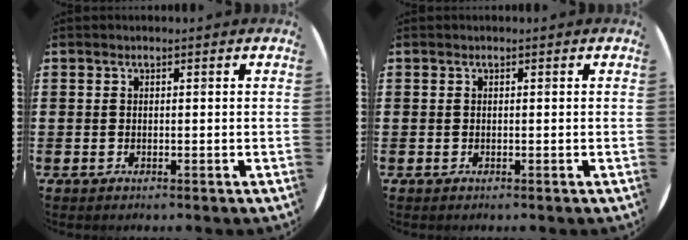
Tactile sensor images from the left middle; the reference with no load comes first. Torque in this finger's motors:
{"motor_torque": [0.96, -1.12, 0.06, 0.02]}